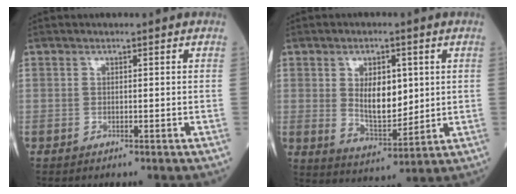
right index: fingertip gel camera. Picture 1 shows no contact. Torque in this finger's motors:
{"motor_torque": [0.31, -0.01, 0.21, 0.05]}